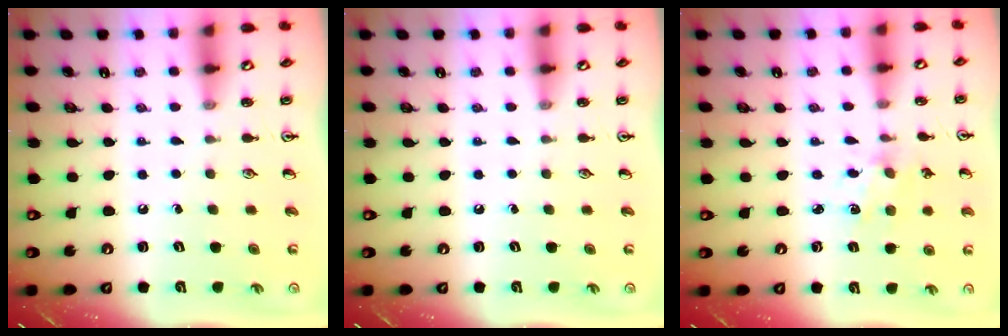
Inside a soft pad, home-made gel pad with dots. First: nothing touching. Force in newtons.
{"total": 0.0}
{"total": 2.4, "press": 2.4, "slide": 0.0}